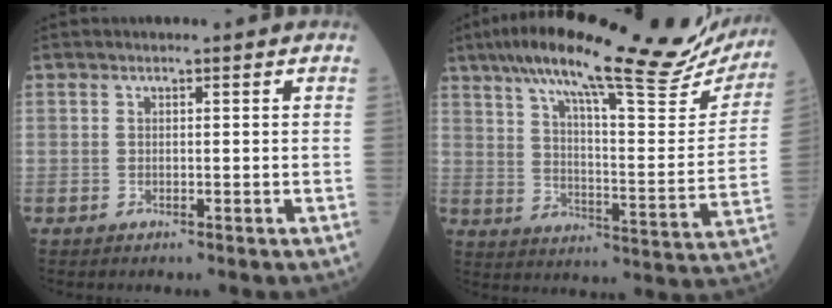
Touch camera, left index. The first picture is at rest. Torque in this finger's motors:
{"motor_torque": [1.00, -1.14, 0.56, 0.21]}